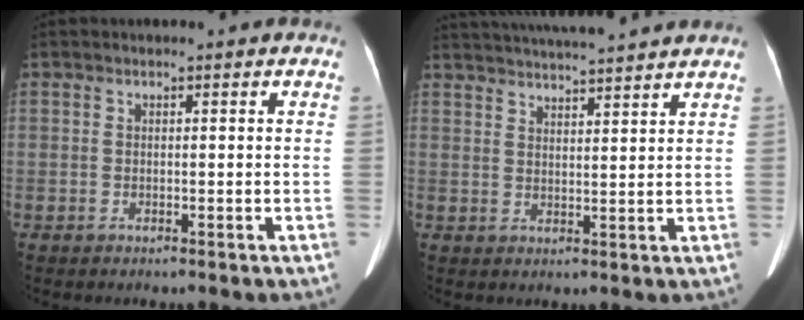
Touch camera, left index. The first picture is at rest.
{"total": 13.7, "force": [12.8, 0.1, 5.0], "torque": [-0.096, 0.027, 0.186]}